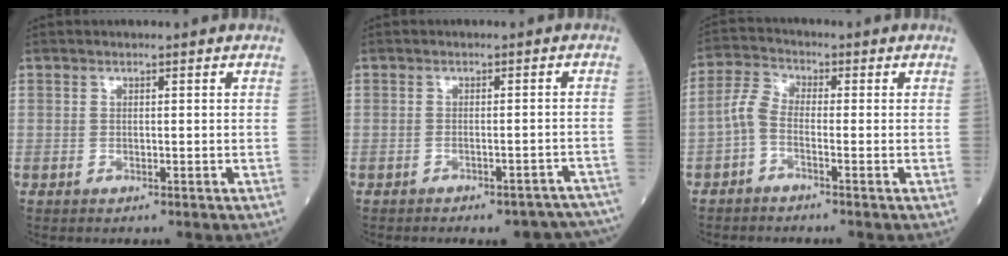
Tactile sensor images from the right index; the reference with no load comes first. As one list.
[{"total": 10.8, "force": [-9.7, 3.3, 3.3], "torque": [-0.023, 0.023, -0.099]}, {"total": 3.5, "force": [-1.4, 1.5, 2.8], "torque": [-0.066, 0.009, -0.038]}]